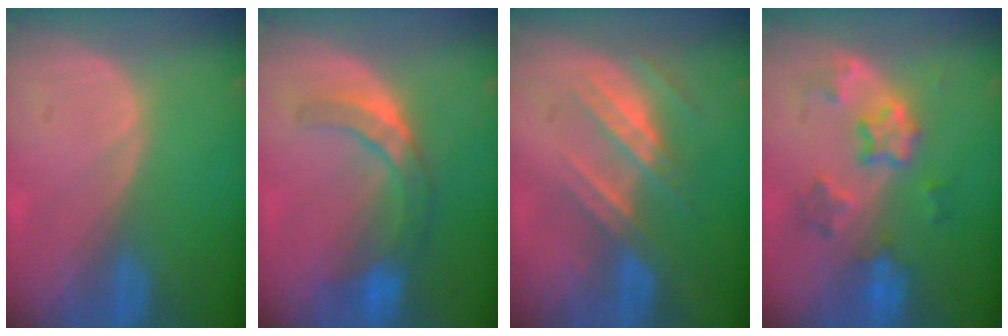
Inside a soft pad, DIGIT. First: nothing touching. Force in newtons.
{"total": 7.2, "press": 6.5, "slide": 3.2}
{"total": 7.2, "press": 6.6, "slide": 2.9}
{"total": 6.4, "press": 6.1, "slide": 1.7}